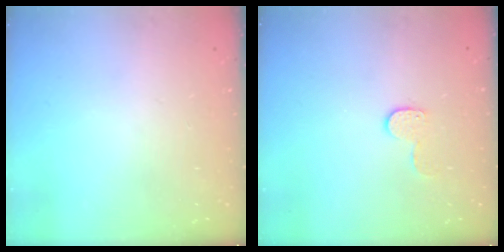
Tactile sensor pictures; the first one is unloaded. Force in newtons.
{"total": 5.6, "press": 5.6, "slide": 0.4}